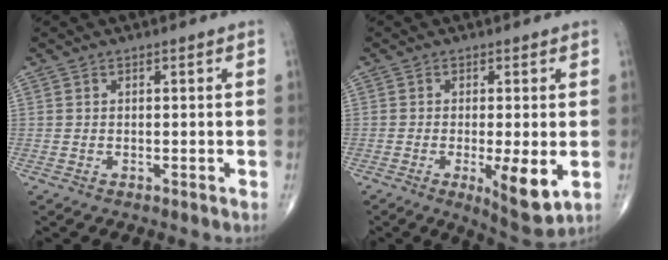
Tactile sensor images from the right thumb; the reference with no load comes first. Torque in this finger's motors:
{"motor_torque": [2.22, 2.79, 2.29, -0.48, 0.85]}